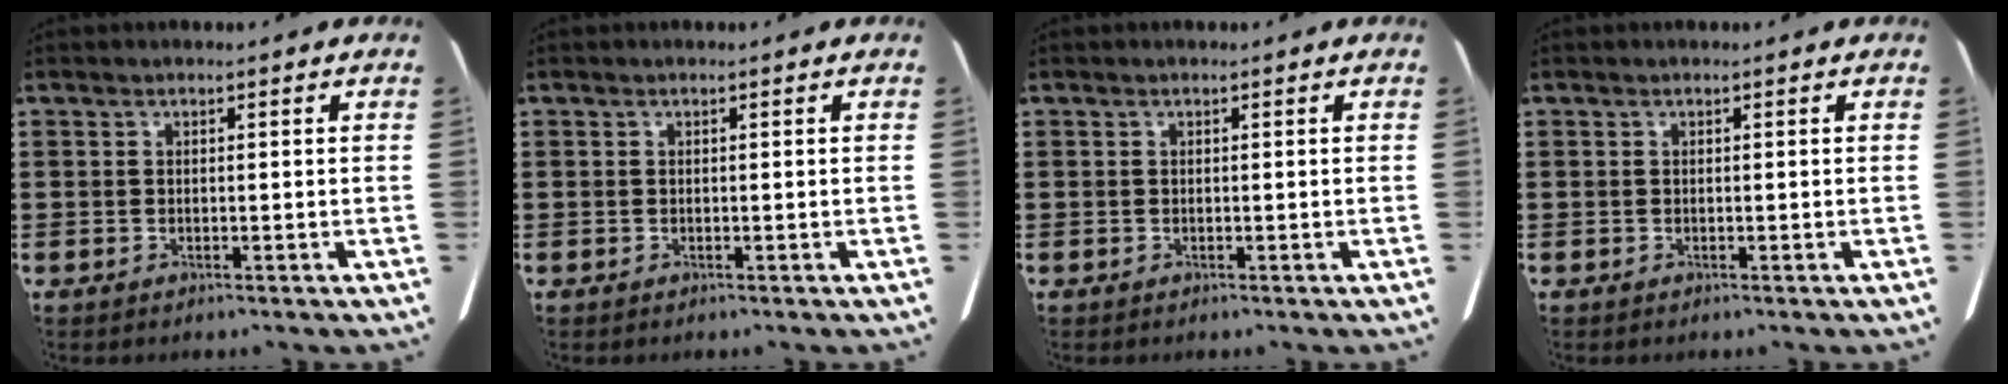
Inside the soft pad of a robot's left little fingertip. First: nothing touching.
{"total": 0.0}
{"total": 0.0}
{"total": 0.0}